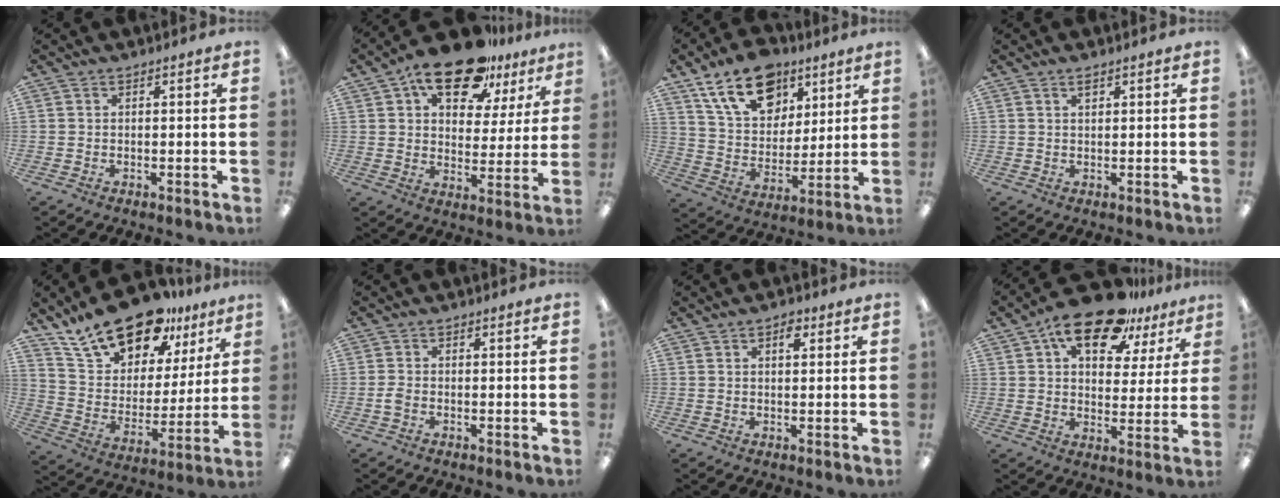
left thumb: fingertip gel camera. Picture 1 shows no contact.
{"total": 17.3, "force": [12.0, 8.1, 9.6], "torque": [-0.152, -0.062, 0.207]}
{"total": 17.8, "force": [10.4, 11.4, 8.8], "torque": [-0.150, -0.038, 0.192]}
{"total": 1.6, "force": [1.1, 0.7, 1.0], "torque": [-0.014, -0.003, 0.017]}
{"total": 19.8, "force": [15.6, 9.2, 8.1], "torque": [-0.148, -0.103, 0.280]}
{"total": 1.7, "force": [-0.7, 1.1, 1.2], "torque": [-0.028, 0.001, -0.015]}
{"total": 3.1, "force": [1.7, 1.6, 2.0], "torque": [-0.019, -0.005, 0.024]}
{"total": 15.6, "force": [10.9, 6.7, 8.8], "torque": [-0.150, -0.054, 0.191]}